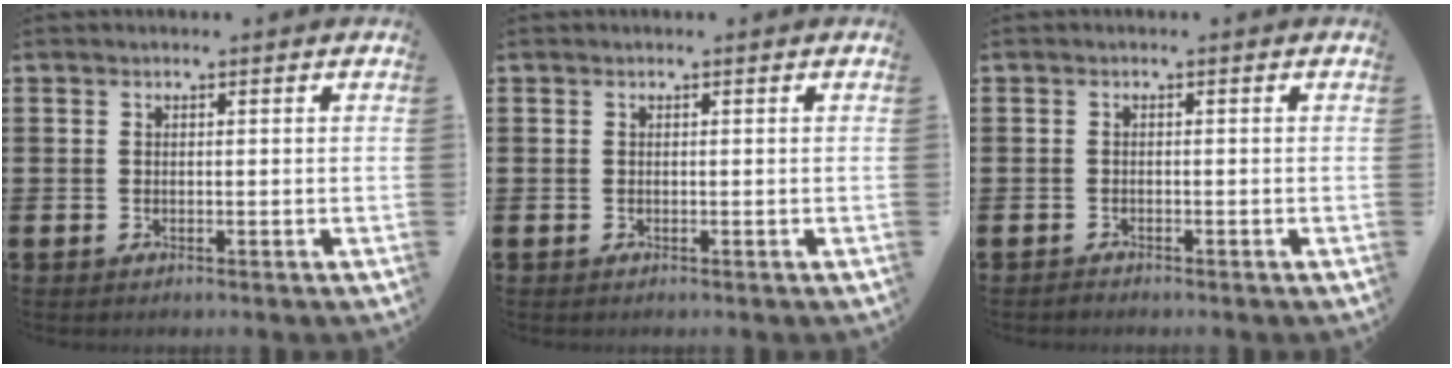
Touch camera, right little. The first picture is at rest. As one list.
[{"total": 0.0}, {"total": 0.6, "force": [-0.6, 0.1, 0.0], "torque": [-0.001, -0.003, -0.012]}]